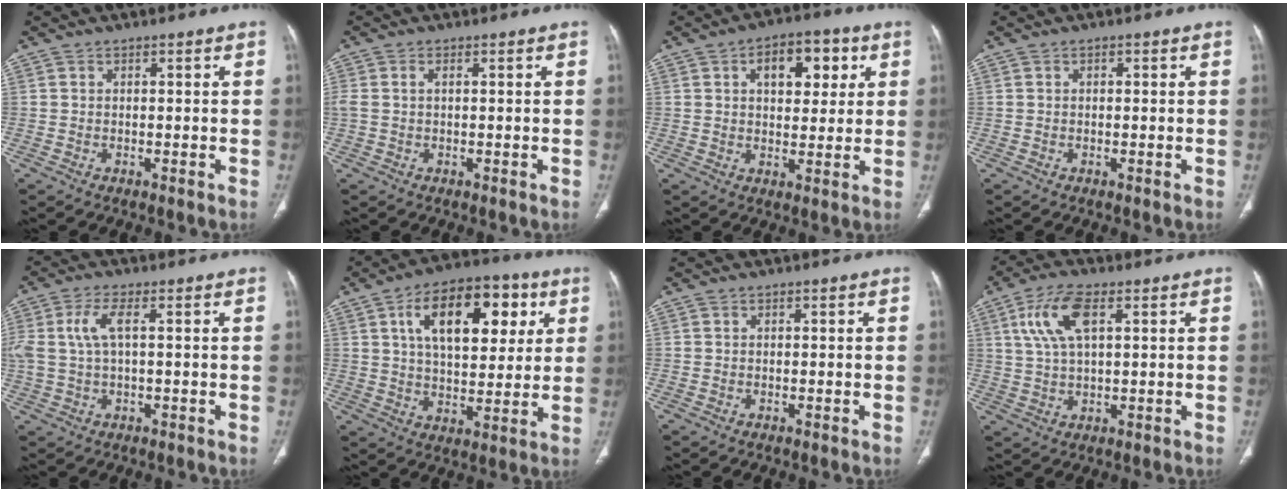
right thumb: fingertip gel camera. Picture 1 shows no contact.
{"total": 2.1, "force": [0.5, 1.0, 1.8], "torque": [-0.055, 0.011, 0.014]}
{"total": 10.5, "force": [3.7, 6.1, 7.7], "torque": [-0.071, 0.002, 0.051]}
{"total": 0.7, "force": [0.2, 0.4, 0.5], "torque": [-0.006, 0.002, 0.003]}
{"total": 6.1, "force": [1.2, 2.4, 5.4], "torque": [-0.149, 0.017, 0.028]}
{"total": 18.8, "force": [6.7, 10.0, 14.4], "torque": [-0.180, -0.005, 0.103]}
{"total": 0.0}
{"total": 8.9, "force": [3.2, 3.7, 7.4], "torque": [-0.158, 0.003, 0.065]}